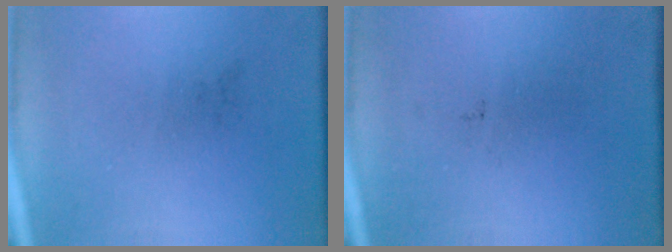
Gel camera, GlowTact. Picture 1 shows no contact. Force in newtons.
{"total": 0.0}